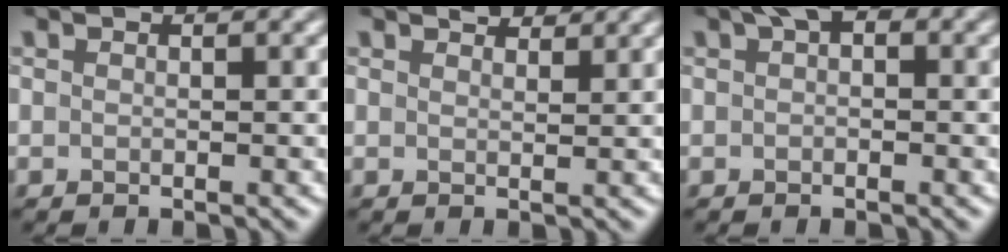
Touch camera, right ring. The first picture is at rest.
{"total": 1.9, "force": [1.7, 0.4, 0.6], "torque": [-0.009, -0.001, 0.028]}
{"total": 1.9, "force": [0.8, 1.0, 1.4], "torque": [-0.015, 0.007, 0.009]}